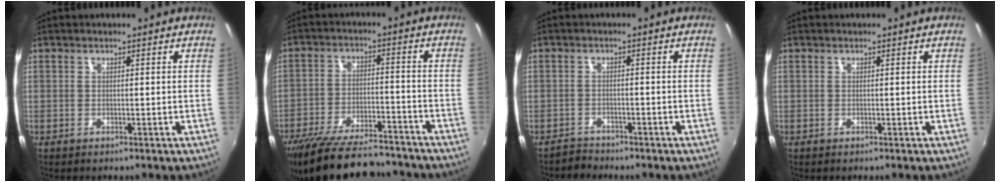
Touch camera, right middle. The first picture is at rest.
{"total": 19.1, "force": [-16.4, 5.0, 8.3], "torque": [-0.165, -0.020, -0.247]}
{"total": 2.4, "force": [-2.2, 1.0, -0.2], "torque": [-0.005, 0.004, -0.043]}
{"total": 0.0}